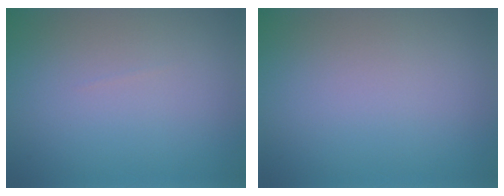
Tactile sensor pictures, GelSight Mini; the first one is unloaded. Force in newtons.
{"total": 0.0}